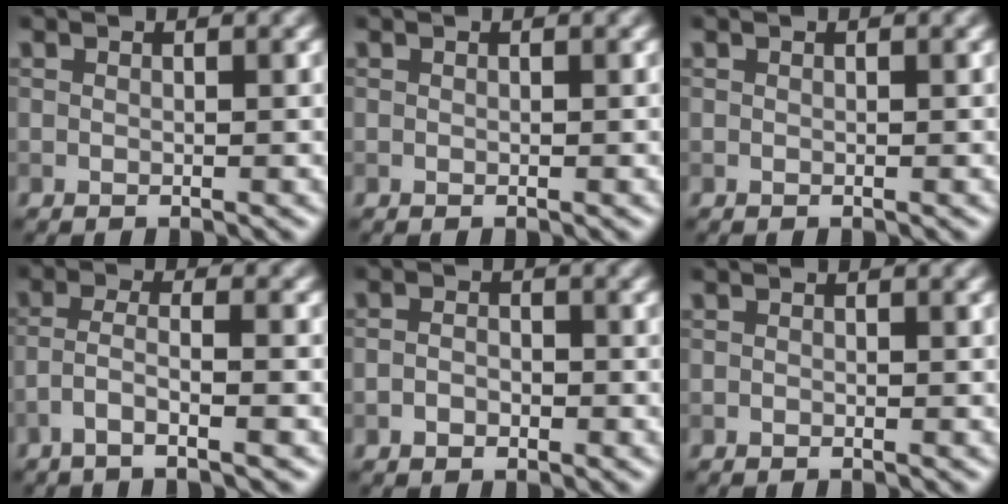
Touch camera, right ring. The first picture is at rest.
{"total": 0.0}
{"total": 0.0}
{"total": 3.4, "force": [-1.8, 0.6, 2.8], "torque": [-0.054, 0.007, -0.043]}
{"total": 1.6, "force": [-0.7, 1.1, 0.9], "torque": [-0.020, 0.001, -0.016]}
{"total": 0.0}